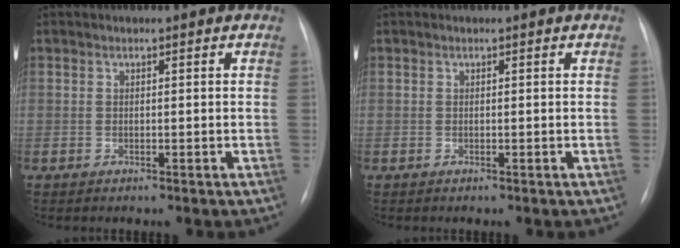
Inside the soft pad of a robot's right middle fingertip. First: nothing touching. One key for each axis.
{"total": 0.0}